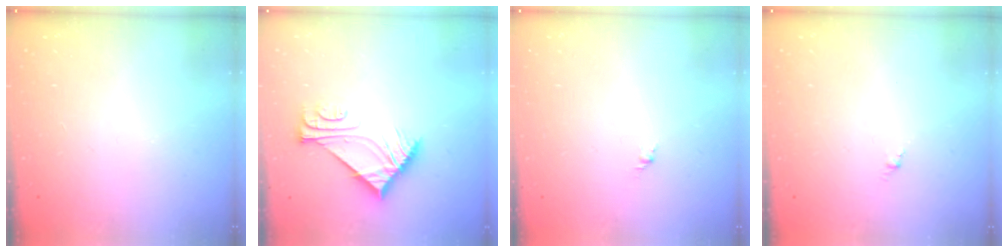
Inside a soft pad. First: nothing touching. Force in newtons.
{"total": 6.9, "press": 6.8, "slide": 0.8}
{"total": 1.6, "press": 1.5, "slide": 0.6}
{"total": 0.0}